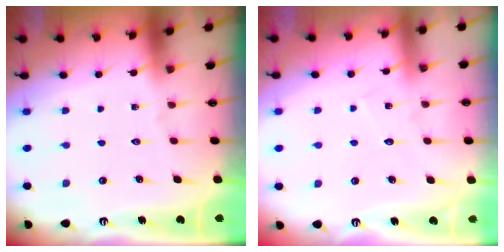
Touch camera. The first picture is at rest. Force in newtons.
{"total": 4.7, "press": 4.7, "slide": 0.4}